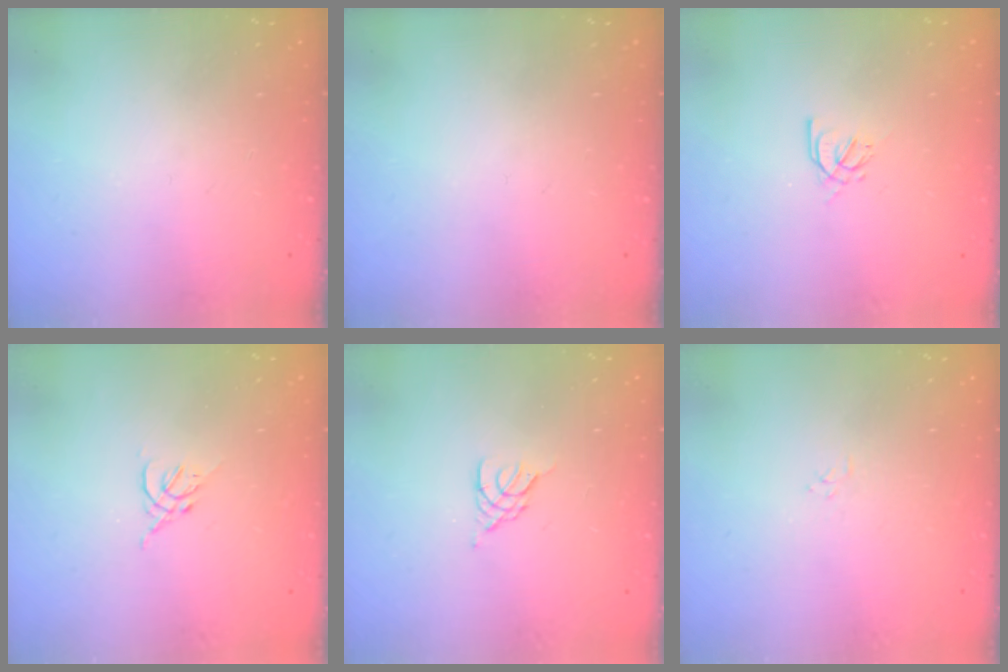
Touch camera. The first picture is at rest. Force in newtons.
{"total": 0.0}
{"total": 2.4, "press": 2.4, "slide": 0.5}
{"total": 1.6, "press": 1.5, "slide": 0.6}
{"total": 2.3, "press": 2.3, "slide": 0.5}
{"total": 2.9, "press": 2.9, "slide": 0.3}